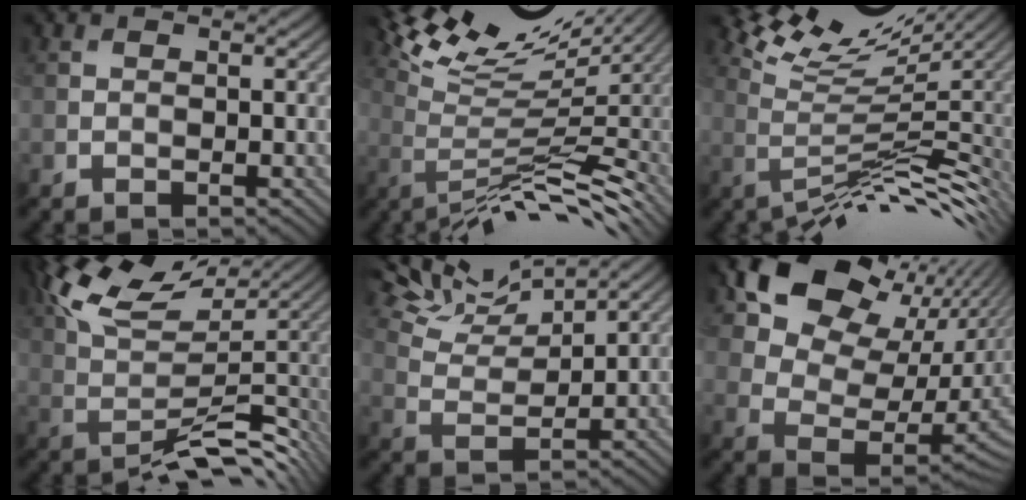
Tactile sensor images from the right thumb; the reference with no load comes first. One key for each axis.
{"total": 11.3, "fx": 4.6, "fy": 2.6, "fz": 9.9, "tx": -0.169, "ty": 0.012, "tz": 0.102}
{"total": 9.1, "fx": 3.7, "fy": 1.7, "fz": 8.2, "tx": -0.133, "ty": 0.024, "tz": 0.084}
{"total": 10.4, "fx": 3.8, "fy": 3.2, "fz": 9.1, "tx": -0.166, "ty": 0.004, "tz": 0.077}
{"total": 10.3, "fx": 9.3, "fy": 1.9, "fz": 4.2, "tx": -0.094, "ty": 0.000, "tz": 0.141}
{"total": 14.5, "fx": 7.9, "fy": 9.1, "fz": 8.1, "tx": -0.149, "ty": 0.020, "tz": 0.144}